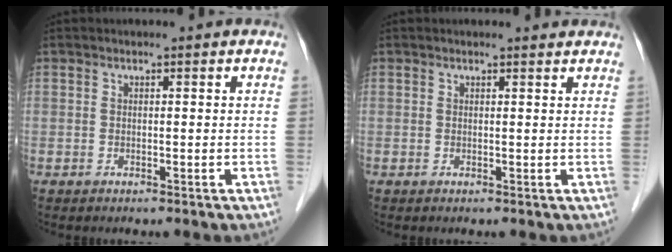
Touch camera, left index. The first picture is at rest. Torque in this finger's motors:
{"motor_torque": [0.56, -0.44, 0.00, -0.01]}